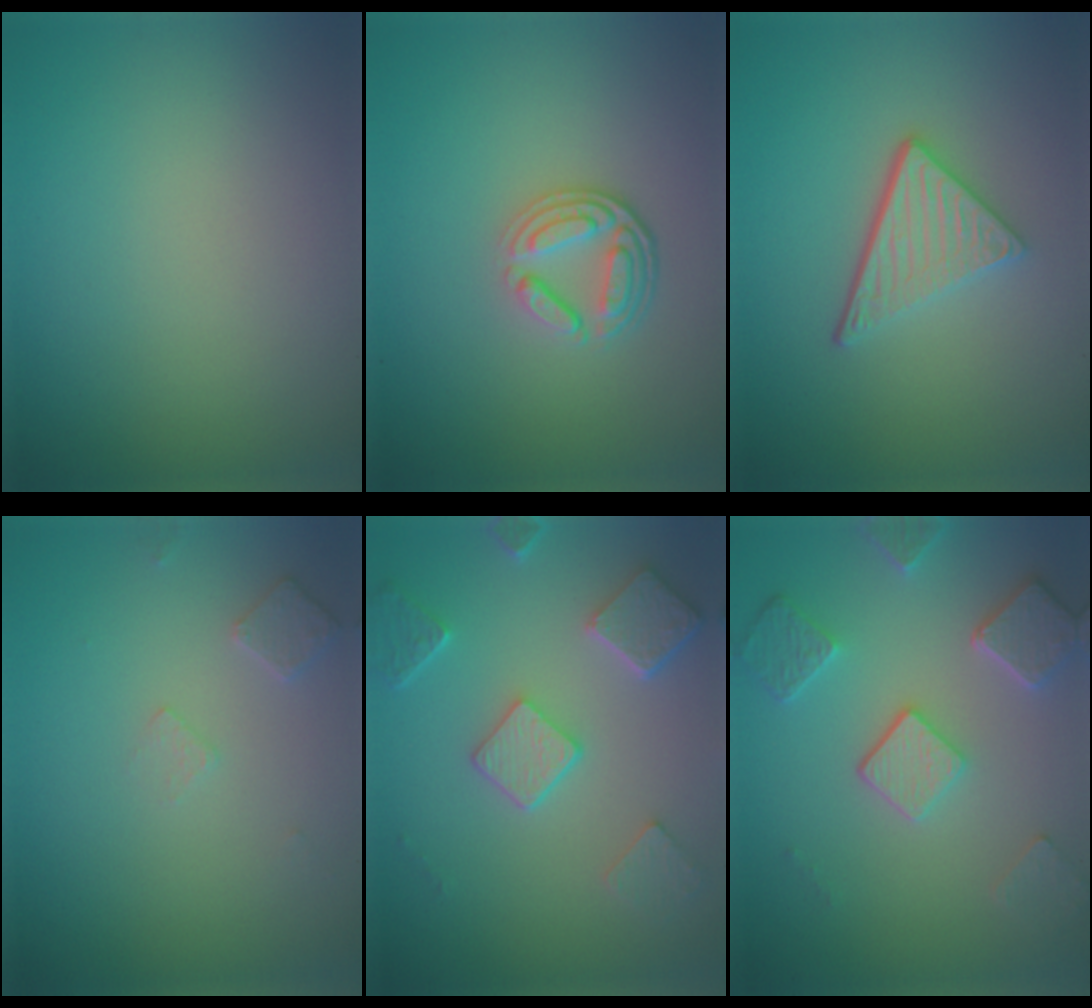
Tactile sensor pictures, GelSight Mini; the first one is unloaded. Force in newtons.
{"total": 3.8, "press": 2.8, "slide": 2.6}
{"total": 3.8, "press": 3.1, "slide": 2.3}
{"total": 1.5, "press": 1.4, "slide": 0.3}
{"total": 4.9, "press": 3.9, "slide": 3.0}
{"total": 5.0, "press": 3.9, "slide": 3.1}